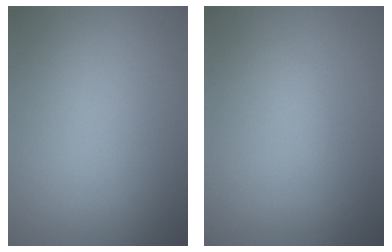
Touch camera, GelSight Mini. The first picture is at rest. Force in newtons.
{"total": 0.6, "press": 0.6, "slide": 0.0}